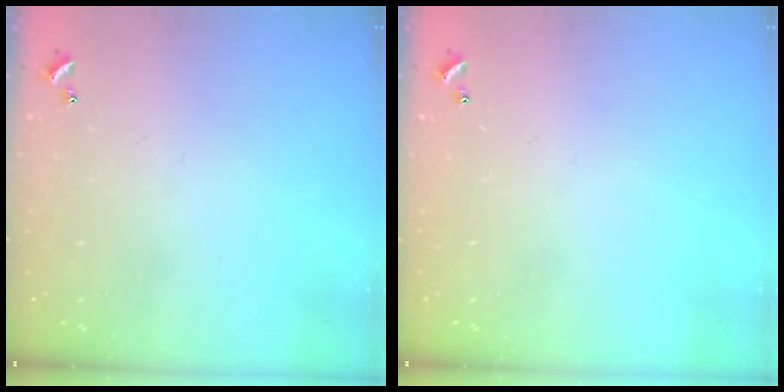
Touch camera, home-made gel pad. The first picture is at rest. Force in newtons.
{"total": 0.0}